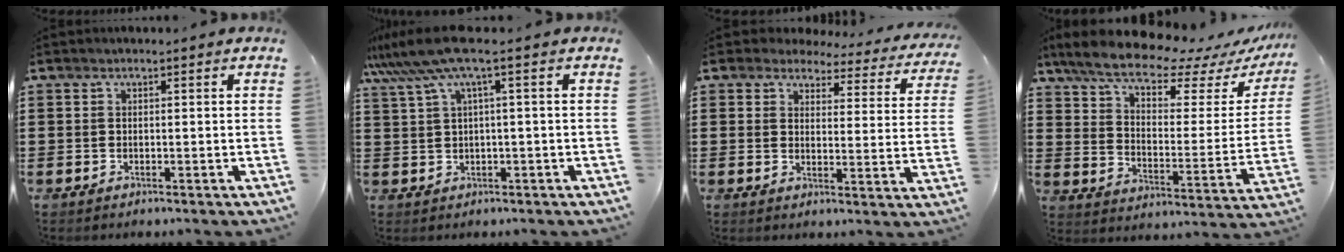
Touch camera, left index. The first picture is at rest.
{"total": 6.4, "force": [2.4, -0.1, 6.0], "torque": [-0.143, -0.016, 0.036]}
{"total": 3.8, "force": [3.5, 1.2, 0.9], "torque": [-0.040, -0.016, 0.059]}
{"total": 10.7, "force": [8.9, 2.4, 5.3], "torque": [-0.125, -0.050, 0.153]}